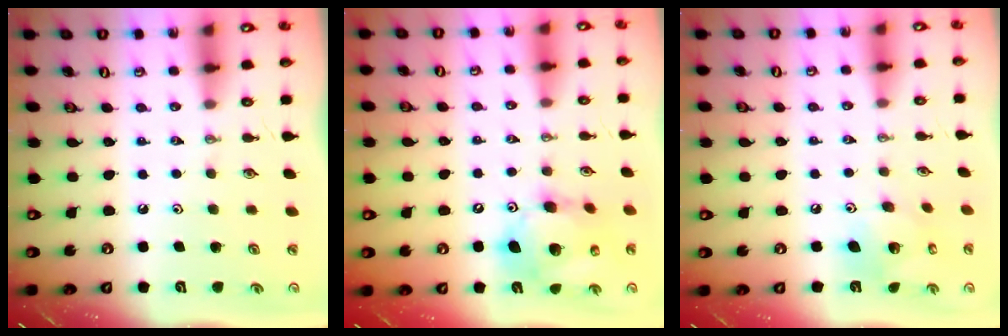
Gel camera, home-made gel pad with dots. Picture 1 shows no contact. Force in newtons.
{"total": 14.2, "press": 13.9, "slide": 2.7}
{"total": 10.6, "press": 10.6, "slide": 0.5}